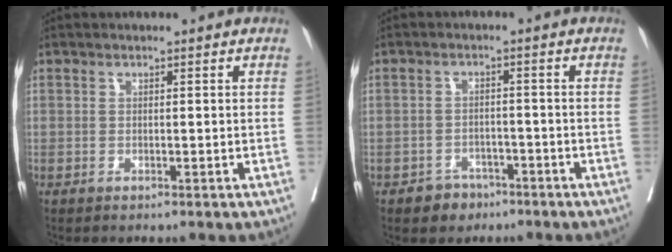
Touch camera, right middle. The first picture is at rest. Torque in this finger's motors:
{"motor_torque": [0.28, -0.25, 0.04, -0.01]}